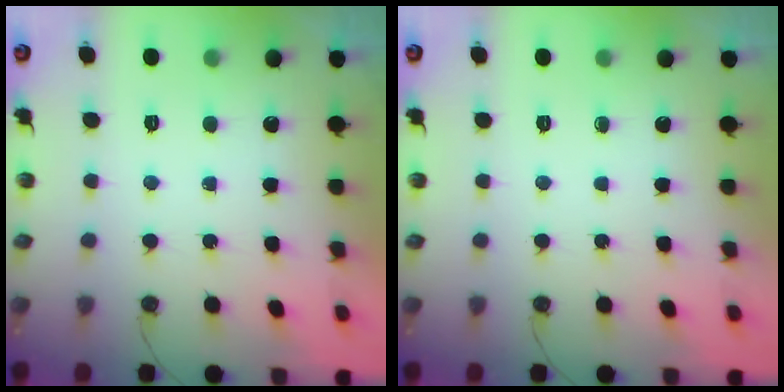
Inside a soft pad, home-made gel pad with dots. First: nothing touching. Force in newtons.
{"total": 0.0}